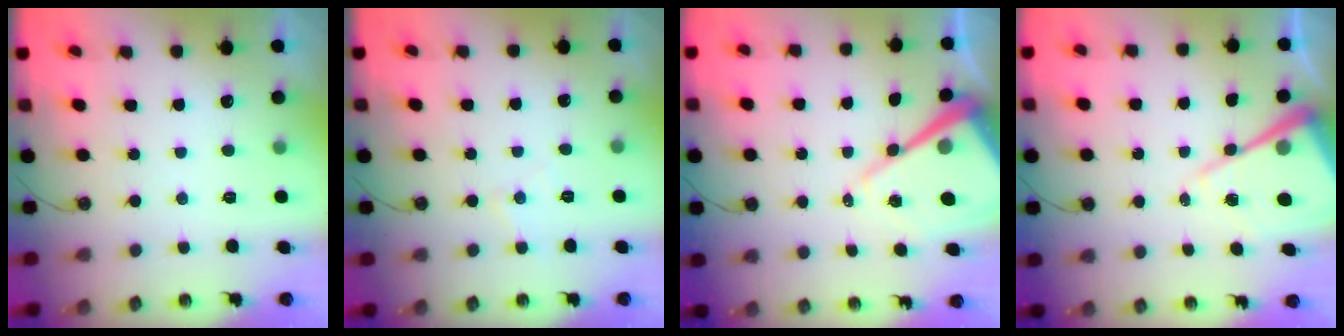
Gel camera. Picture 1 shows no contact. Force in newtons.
{"total": 4.9, "press": 4.9, "slide": 0.5}
{"total": 15.8, "press": 15.7, "slide": 1.4}
{"total": 13.2, "press": 13.2, "slide": 1.1}